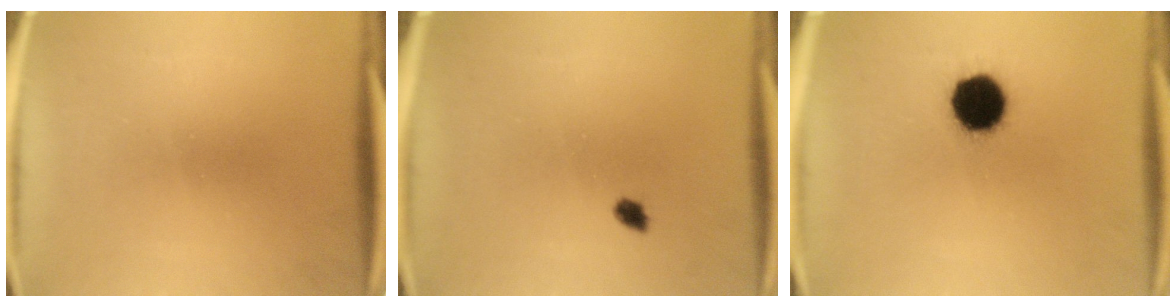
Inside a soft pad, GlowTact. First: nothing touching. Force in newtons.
{"total": 1.5}
{"total": 13.4}